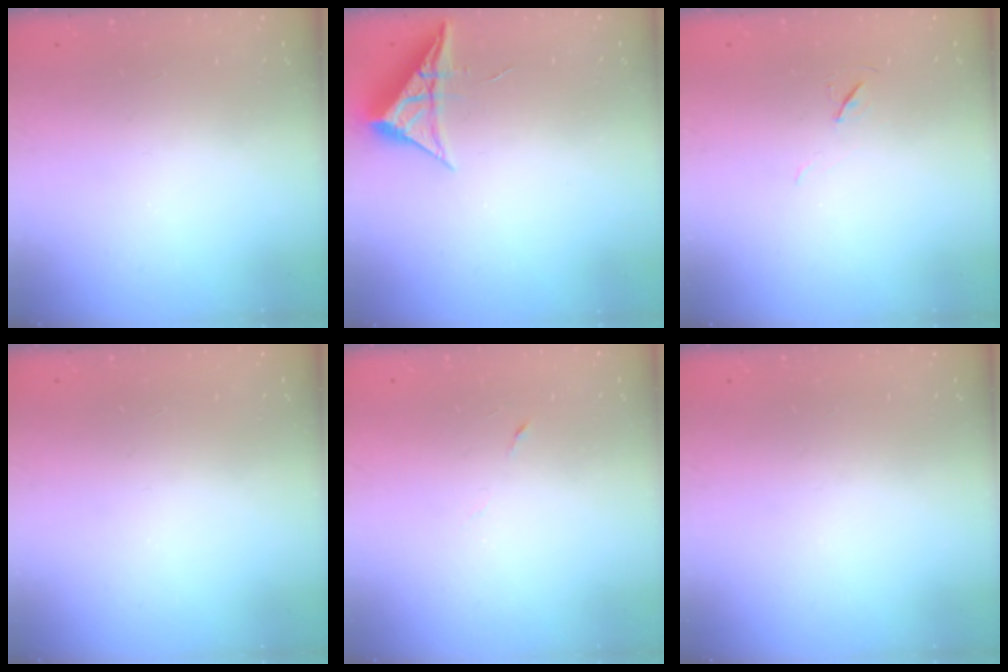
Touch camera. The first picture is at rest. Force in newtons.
{"total": 6.6, "press": 6.6, "slide": 0.2}
{"total": 6.4, "press": 5.8, "slide": 2.5}
{"total": 0.0}
{"total": 2.9, "press": 2.7, "slide": 1.0}
{"total": 0.0}